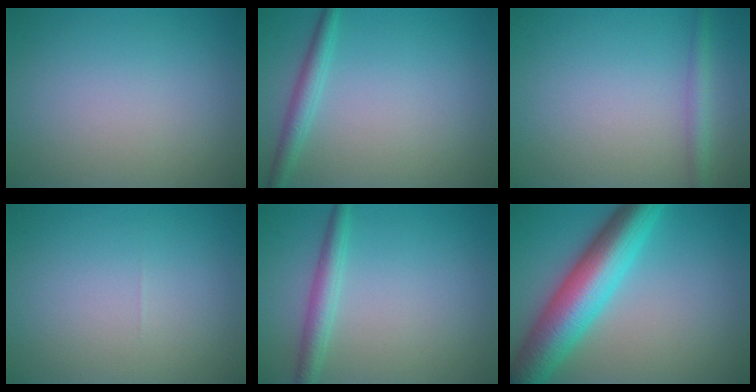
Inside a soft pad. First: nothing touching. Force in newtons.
{"total": 2.2, "press": 2.2, "slide": 0.1}
{"total": 1.7, "press": 1.7, "slide": 0.1}
{"total": 0.0}
{"total": 2.4, "press": 2.4, "slide": 0.1}
{"total": 9.4, "press": 9.4, "slide": 0.1}